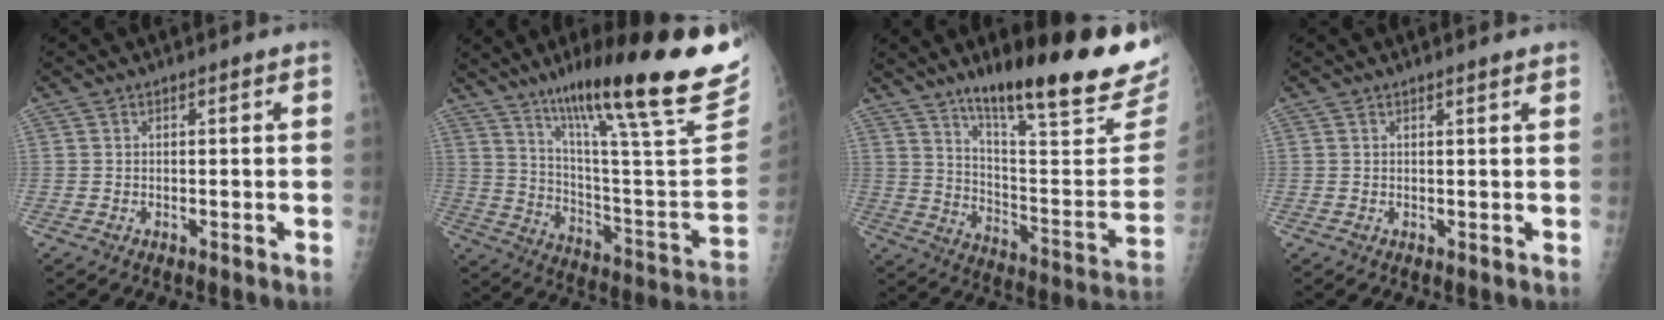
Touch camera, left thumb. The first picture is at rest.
{"total": 30.8, "force": [21.2, 4.1, 21.9], "torque": [-0.311, -0.094, 0.320]}
{"total": 26.1, "force": [18.6, 4.3, 17.8], "torque": [-0.238, -0.102, 0.285]}
{"total": 1.3, "force": [1.1, -0.1, 0.7], "torque": [-0.006, 0.000, 0.016]}